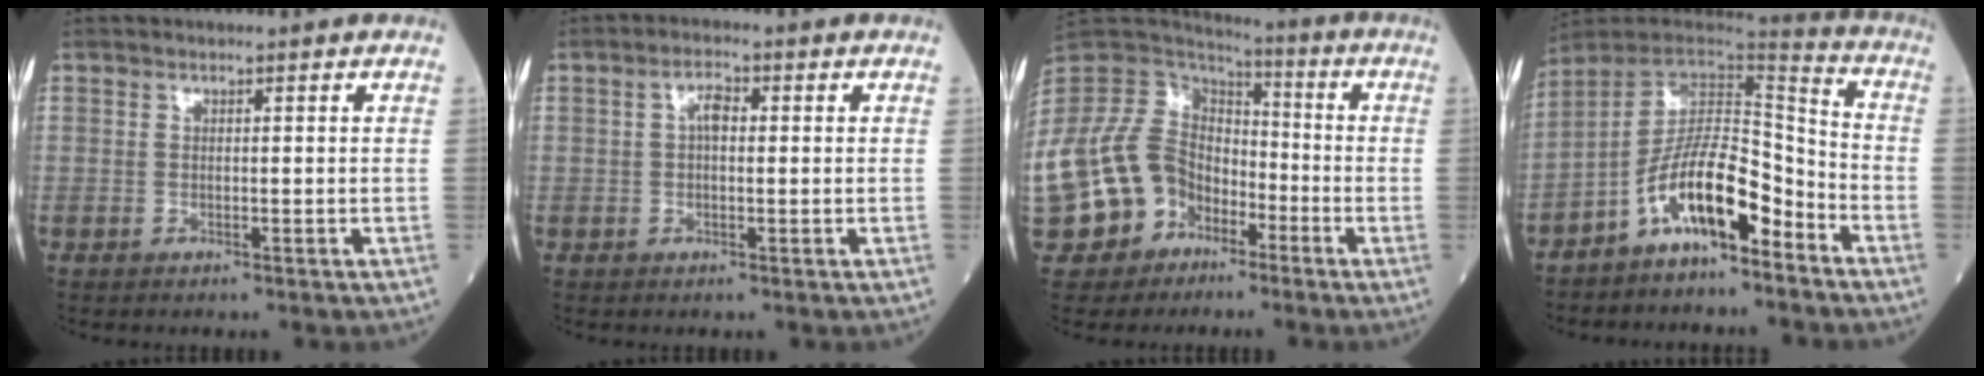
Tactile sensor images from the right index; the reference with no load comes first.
{"total": 2.7, "force": [0.4, 1.2, 2.4], "torque": [-0.043, 0.012, 0.004]}
{"total": 18.2, "force": [-7.4, 14.2, 8.6], "torque": [-0.212, 0.042, -0.126]}
{"total": 12.0, "force": [-7.0, 3.5, 9.1], "torque": [-0.166, 0.027, -0.126]}